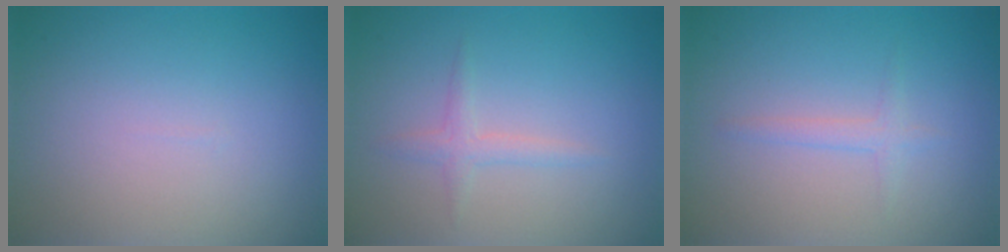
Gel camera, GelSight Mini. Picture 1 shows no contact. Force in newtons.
{"total": 1.5, "press": 1.5, "slide": 0.1}
{"total": 1.2, "press": 1.2, "slide": 0.1}